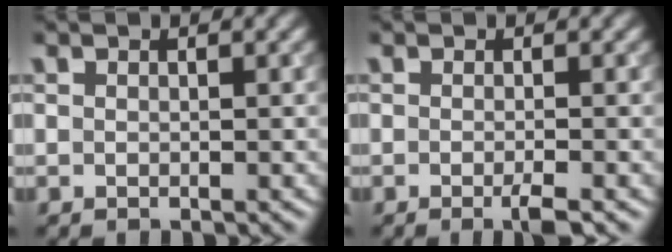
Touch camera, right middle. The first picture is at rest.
{"total": 1.8, "force": [-0.8, 0.2, 1.6], "torque": [-0.022, -0.003, -0.016]}